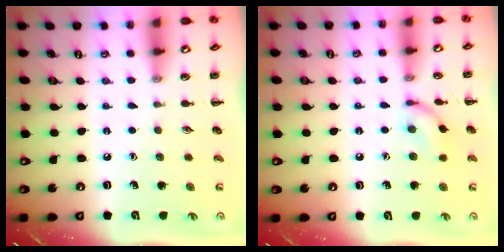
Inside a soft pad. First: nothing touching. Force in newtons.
{"total": 8.8, "press": 8.8, "slide": 0.3}